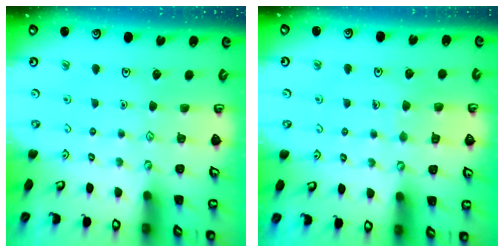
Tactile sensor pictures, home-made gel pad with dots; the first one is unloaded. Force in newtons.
{"total": 5.6, "press": 5.6, "slide": 0.5}